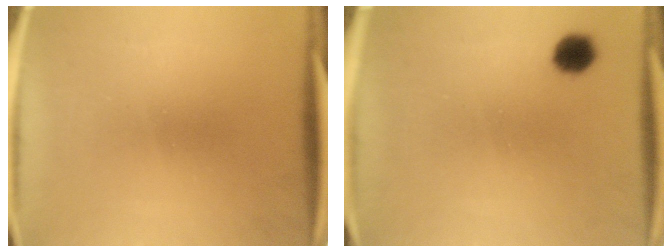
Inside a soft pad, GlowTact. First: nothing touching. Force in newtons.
{"total": 4.1}